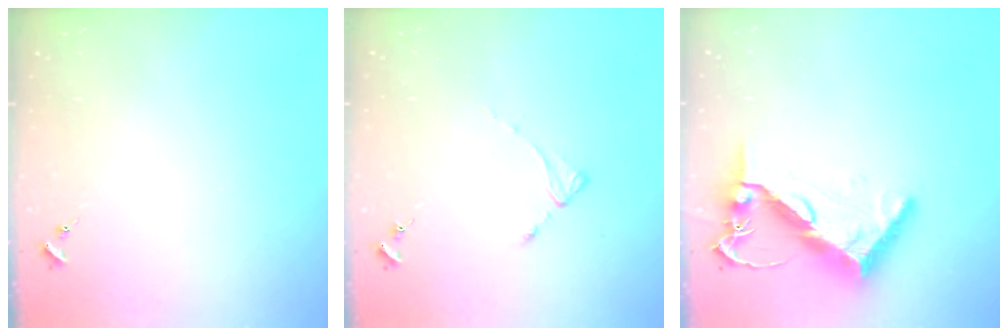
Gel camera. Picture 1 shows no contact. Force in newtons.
{"total": 2.1, "press": 2.0, "slide": 0.4}
{"total": 11.1, "press": 11.0, "slide": 1.3}